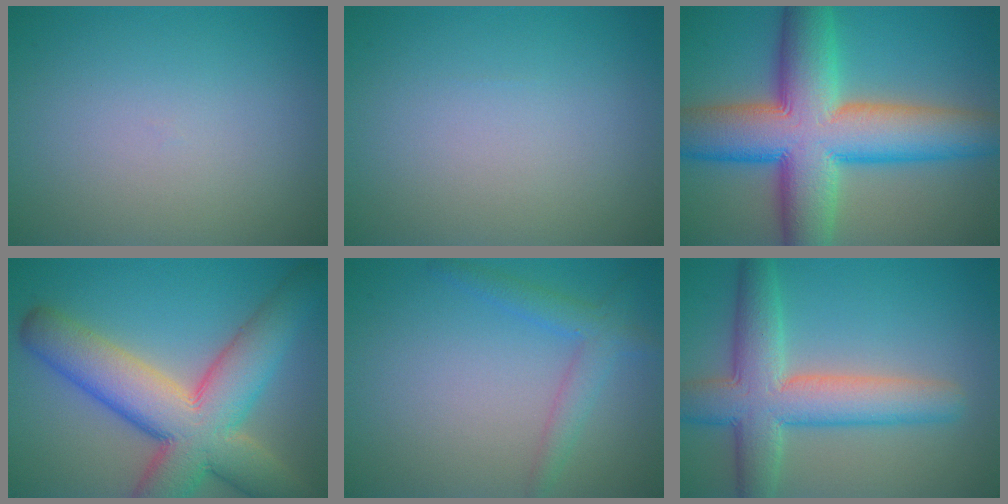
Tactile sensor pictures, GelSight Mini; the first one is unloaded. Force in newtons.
{"total": 0.0}
{"total": 14.2, "press": 14.2, "slide": 0.2}
{"total": 12.0, "press": 11.9, "slide": 0.9}
{"total": 2.7, "press": 2.7, "slide": 0.1}
{"total": 7.5, "press": 7.5, "slide": 0.5}